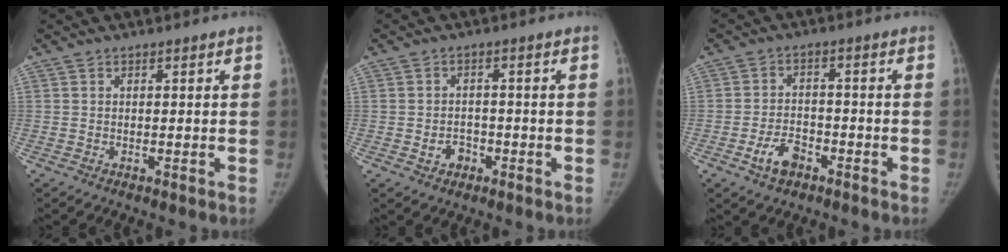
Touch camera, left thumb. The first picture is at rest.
{"total": 3.5, "force": [-1.3, 2.9, 1.3], "torque": [-0.004, 0.012, -0.017]}
{"total": 5.6, "force": [-3.1, 3.5, 3.2], "torque": [-0.049, 0.023, -0.053]}